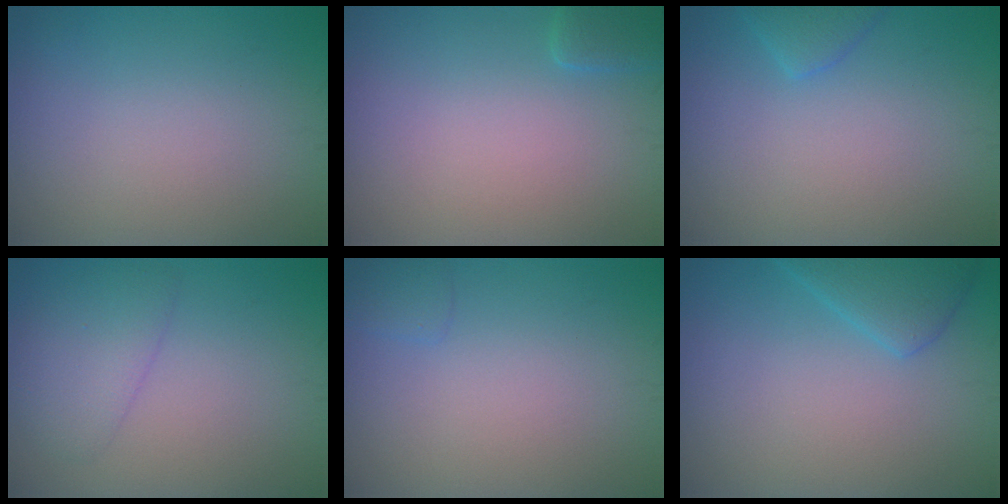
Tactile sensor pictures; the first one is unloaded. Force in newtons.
{"total": 1.4, "press": 1.4, "slide": 0.1}
{"total": 1.8, "press": 1.8, "slide": 0.1}
{"total": 2.7, "press": 2.7, "slide": 0.3}
{"total": 0.9, "press": 0.9, "slide": 0.1}
{"total": 2.9, "press": 2.9, "slide": 0.2}